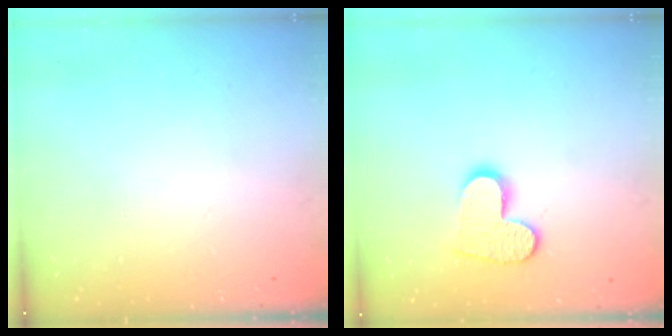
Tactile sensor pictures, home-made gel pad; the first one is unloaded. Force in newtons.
{"total": 11.2, "press": 11.2, "slide": 0.9}